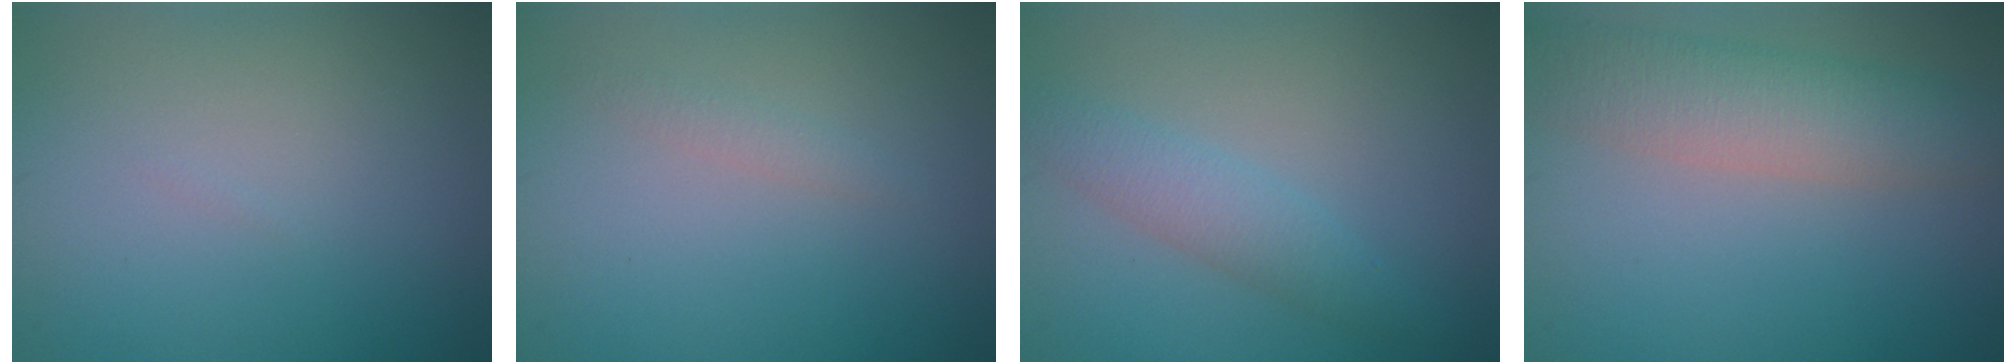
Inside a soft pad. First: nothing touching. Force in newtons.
{"total": 0.9, "press": 0.9, "slide": 0.1}
{"total": 2.7, "press": 2.7, "slide": 0.1}
{"total": 5.4, "press": 5.4, "slide": 0.1}